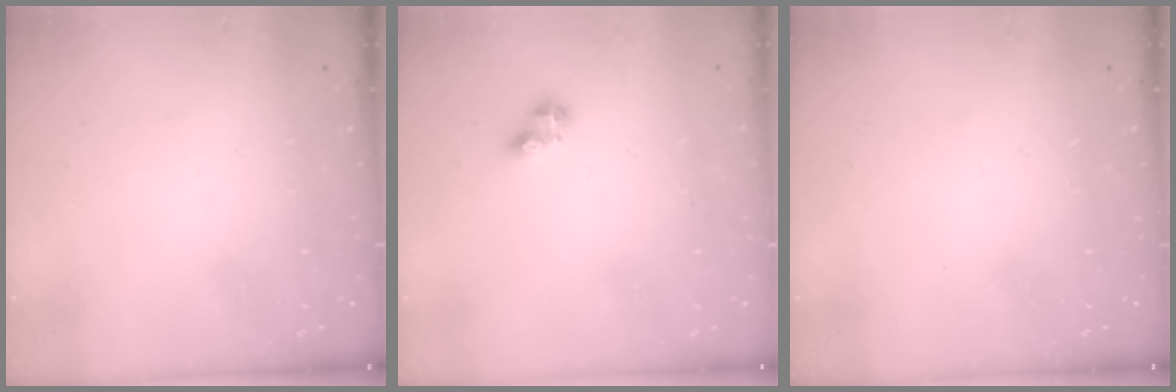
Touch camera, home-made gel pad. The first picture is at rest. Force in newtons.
{"total": 2.9, "press": 2.8, "slide": 0.4}
{"total": 0.0}